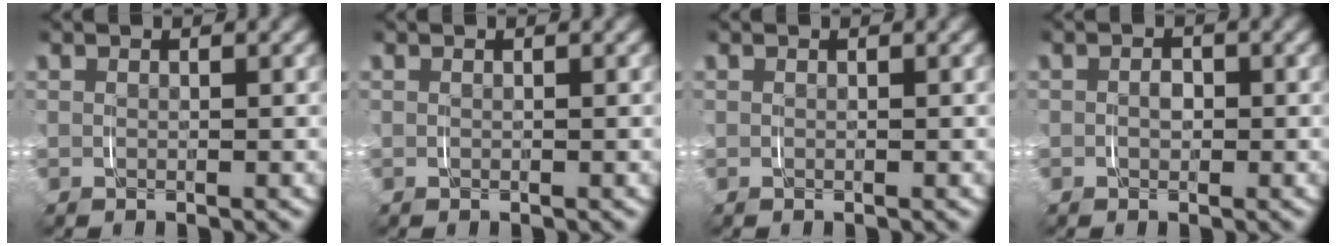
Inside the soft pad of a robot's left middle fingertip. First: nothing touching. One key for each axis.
{"total": 0.0}
{"total": 0.0}
{"total": 1.3, "fx": -0.3, "fy": 1.1, "fz": 0.6, "tx": -0.020, "ty": -0.006, "tz": -0.002}